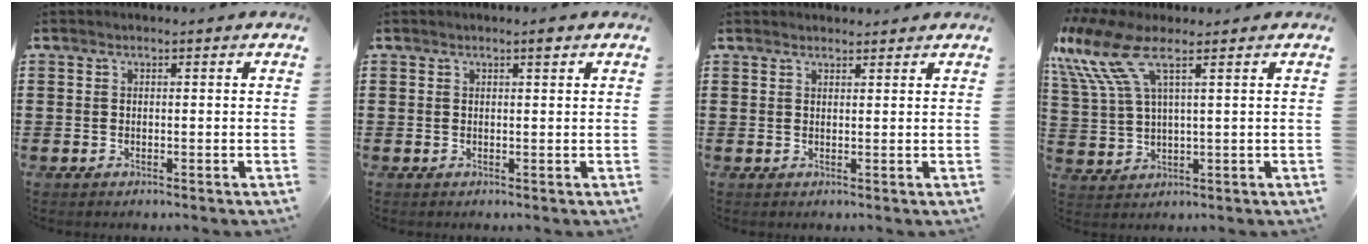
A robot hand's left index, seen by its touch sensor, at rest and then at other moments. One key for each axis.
{"total": 1.3, "fx": 0.9, "fy": 0.1, "fz": 0.9, "tx": -0.011, "ty": -0.003, "tz": 0.013}
{"total": 1.5, "fx": 1.4, "fy": 0.3, "fz": 0.2, "tx": -0.006, "ty": 0.001, "tz": 0.028}
{"total": 10.2, "fx": 5.5, "fy": 3.2, "fz": 8.0, "tx": -0.204, "ty": -0.017, "tz": 0.097}